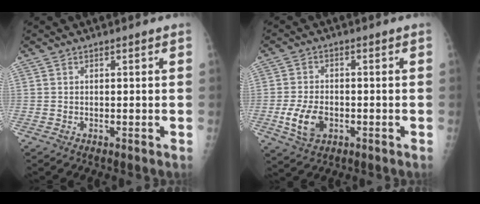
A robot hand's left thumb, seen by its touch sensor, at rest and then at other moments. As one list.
[{"total": 7.0, "force": [-2.0, 4.6, 4.9], "torque": [-0.093, 0.002, -0.032]}]